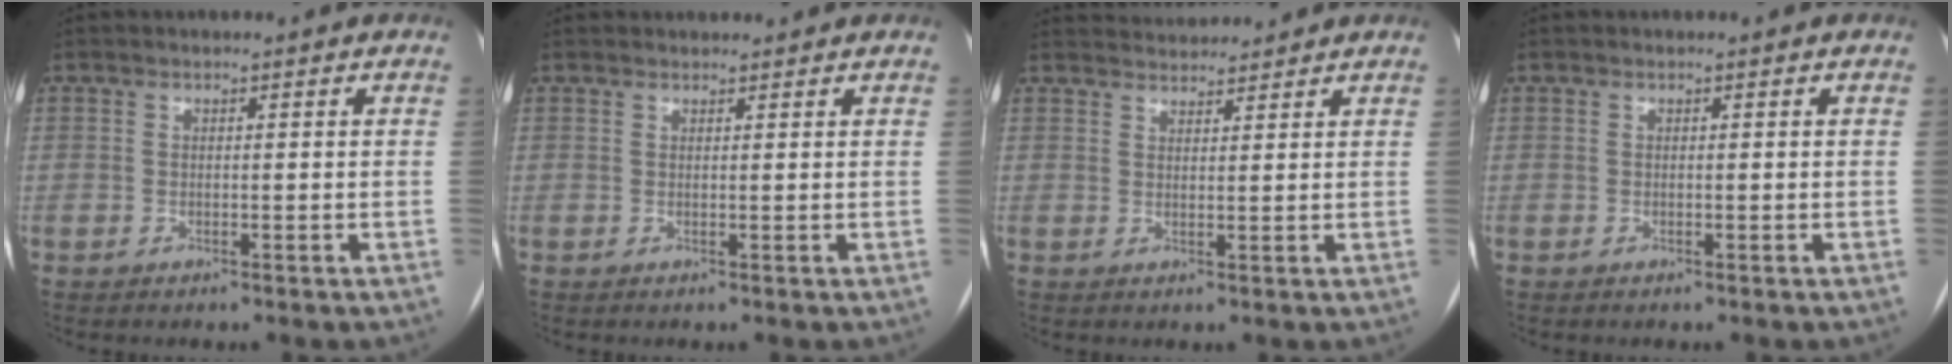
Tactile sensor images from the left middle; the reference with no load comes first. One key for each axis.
{"total": 2.0, "fx": 1.9, "fy": 0.6, "fz": 0.2, "tx": -0.006, "ty": 0.018, "tz": 0.028}
{"total": 5.3, "fx": 5.2, "fy": 0.6, "fz": 0.5, "tx": -0.013, "ty": 0.027, "tz": 0.077}
{"total": 0.0}